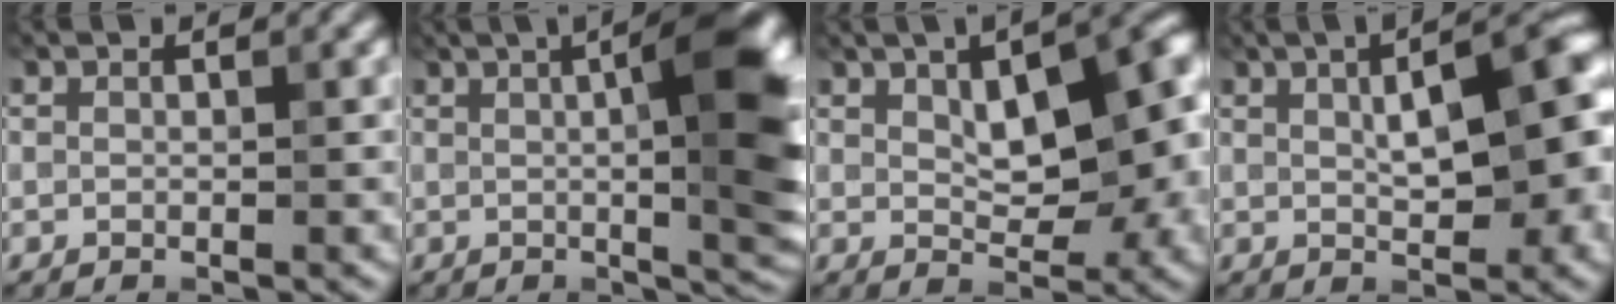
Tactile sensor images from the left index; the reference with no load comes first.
{"total": 9.9, "force": [1.1, 2.0, 9.6], "torque": [-0.129, 0.008, 0.023]}
{"total": 10.0, "force": [1.4, 4.8, 8.6], "torque": [-0.122, 0.007, 0.029]}
{"total": 8.7, "force": [0.7, 3.3, 8.1], "torque": [-0.112, 0.016, 0.017]}